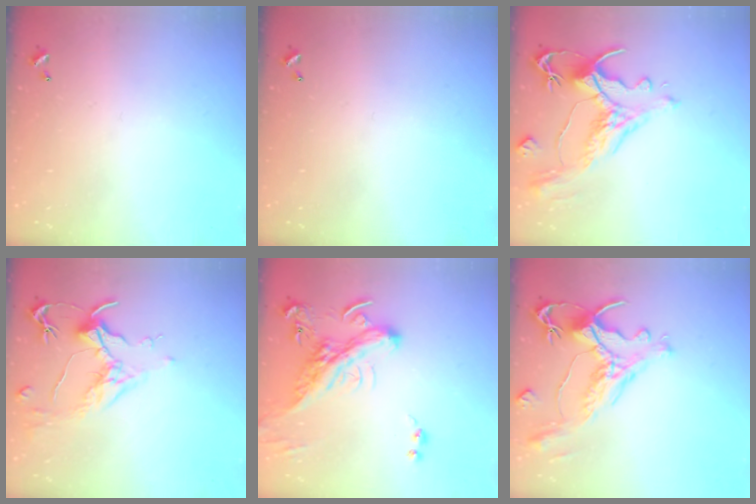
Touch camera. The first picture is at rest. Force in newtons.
{"total": 0.0}
{"total": 1.7, "press": 0.9, "slide": 1.5}
{"total": 1.7, "press": 1.4, "slide": 0.9}
{"total": 4.8, "press": 4.4, "slide": 1.9}
{"total": 1.8, "press": 1.2, "slide": 1.3}